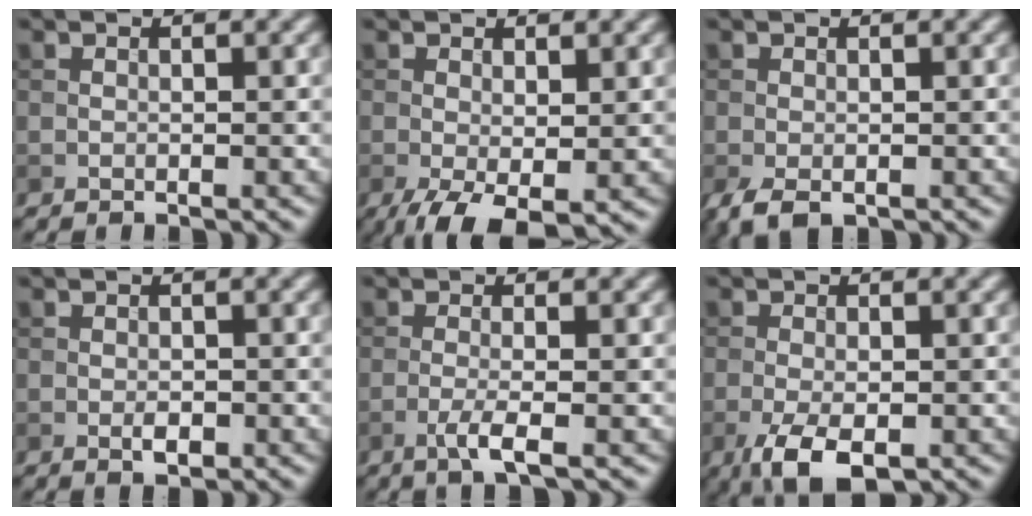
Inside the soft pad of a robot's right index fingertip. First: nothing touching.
{"total": 4.7, "force": [-1.7, 1.9, 3.9], "torque": [-0.079, -0.017, -0.026]}
{"total": 2.4, "force": [-1.3, 1.2, 1.6], "torque": [-0.039, -0.012, -0.022]}
{"total": 1.3, "force": [-0.4, 0.7, 1.0], "torque": [-0.016, 0.000, -0.007]}
{"total": 2.6, "force": [-1.0, 0.5, 2.3], "torque": [-0.042, 0.003, -0.025]}
{"total": 4.9, "force": [-2.3, 2.1, 3.8], "torque": [-0.078, -0.011, -0.038]}